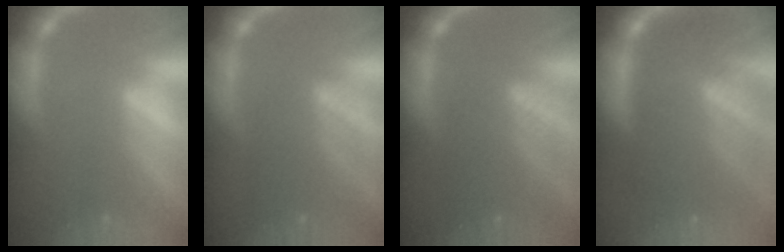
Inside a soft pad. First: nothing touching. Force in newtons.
{"total": 5.5}
{"total": 6.6}
{"total": 10.0}